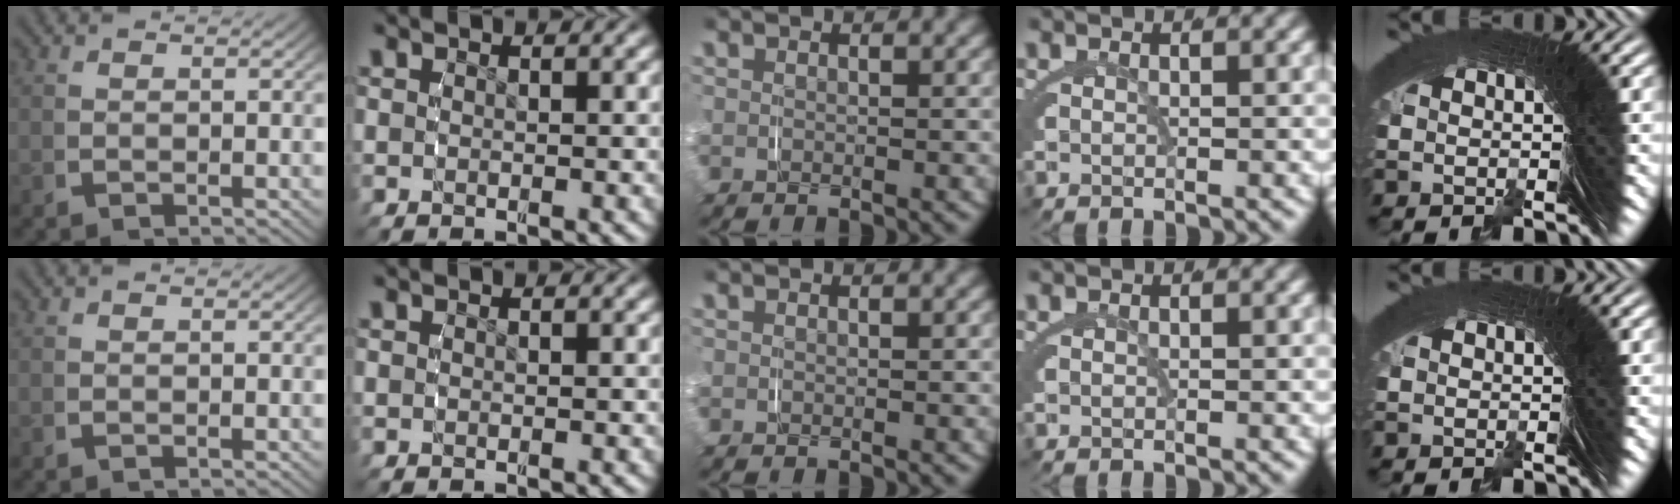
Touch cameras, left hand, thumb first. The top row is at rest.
{}